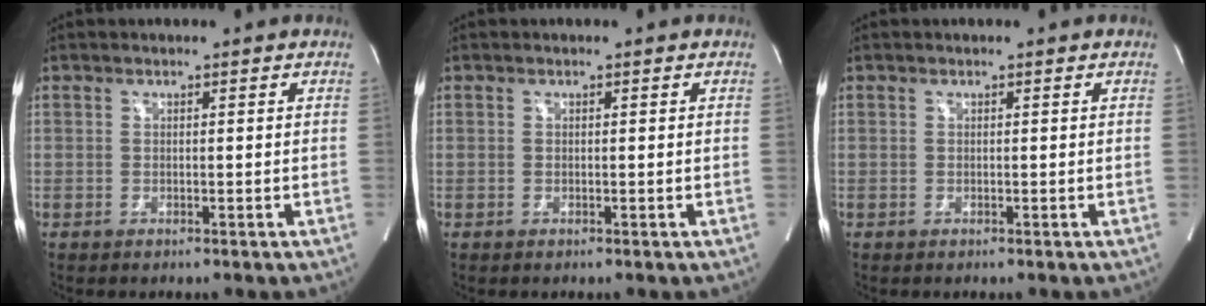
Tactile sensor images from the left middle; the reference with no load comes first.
{"total": 0.0}
{"total": 0.0}